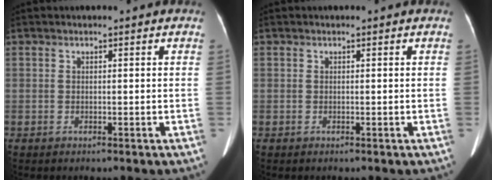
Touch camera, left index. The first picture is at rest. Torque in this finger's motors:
{"motor_torque": [0.00, 0.00, 0.00, 0.00]}